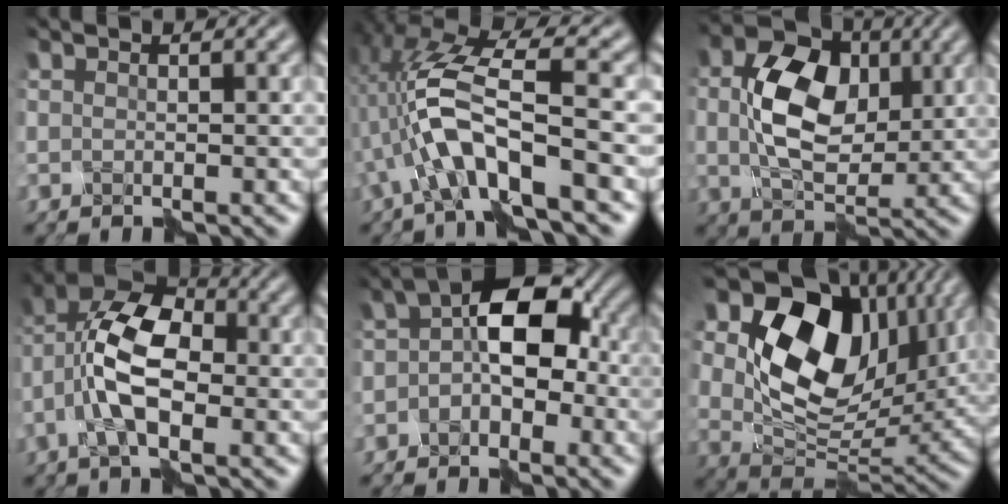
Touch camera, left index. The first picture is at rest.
{"total": 6.9, "force": [-1.6, 1.7, 6.5], "torque": [-0.149, 0.007, -0.028]}
{"total": 8.4, "force": [1.2, 5.4, 6.4], "torque": [-0.132, 0.005, 0.023]}
{"total": 8.1, "force": [-1.5, 4.1, 6.8], "torque": [-0.147, 0.021, -0.035]}
{"total": 5.9, "force": [-0.7, 3.5, 4.8], "torque": [-0.064, 0.021, -0.026]}
{"total": 15.0, "force": [6.2, 9.8, 9.6], "torque": [-0.192, 0.010, 0.120]}